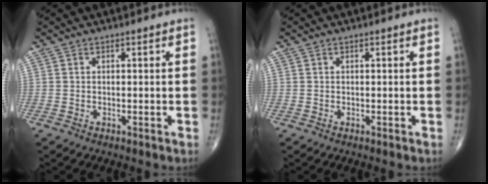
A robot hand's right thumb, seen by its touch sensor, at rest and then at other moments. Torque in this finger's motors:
{"motor_torque": [0.00, 0.00, 0.04, 0.01, 0.00]}